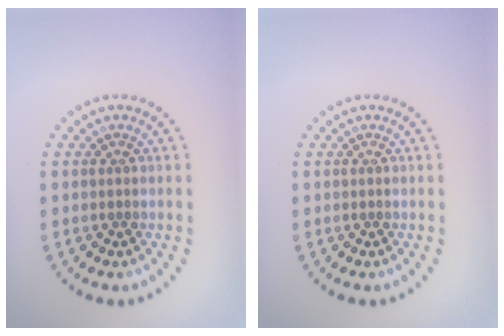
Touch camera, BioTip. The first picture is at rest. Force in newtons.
{"total": 0.0}